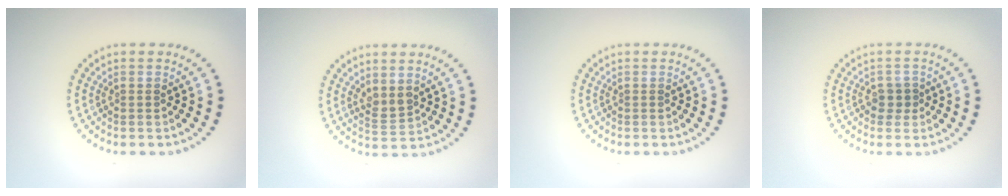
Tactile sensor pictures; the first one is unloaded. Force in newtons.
{"total": 1.6, "press": 1.4, "slide": 0.9}
{"total": 0.0}
{"total": 1.1, "press": 0.9, "slide": 0.6}